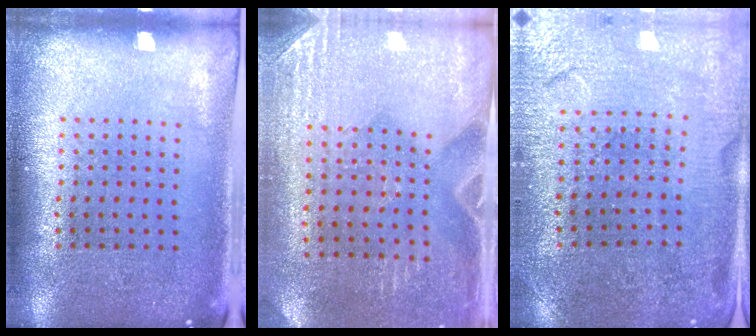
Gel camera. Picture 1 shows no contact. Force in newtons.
{"total": 2.8, "press": 2.6, "slide": 1.2}
{"total": 1.3, "press": 1.3, "slide": 0.1}